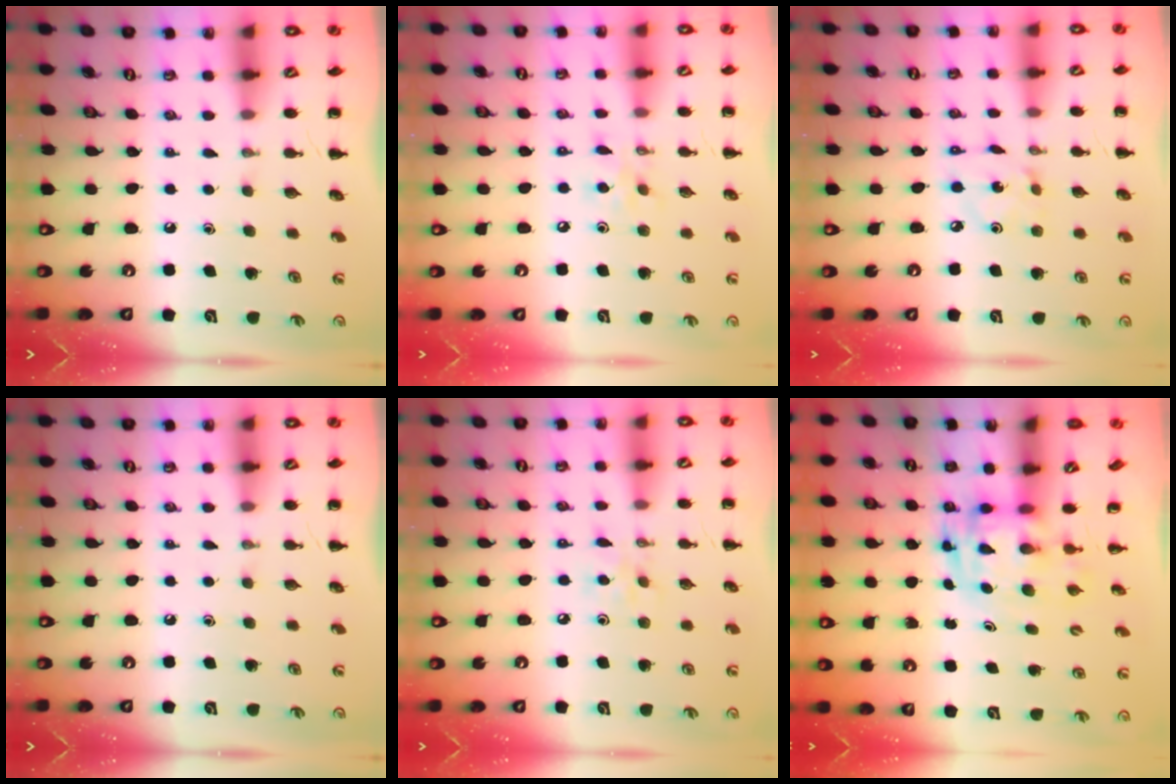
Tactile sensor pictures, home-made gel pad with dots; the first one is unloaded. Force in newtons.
{"total": 4.5, "press": 4.4, "slide": 0.8}
{"total": 2.2, "press": 2.2, "slide": 0.4}
{"total": 0.0}
{"total": 3.0, "press": 2.8, "slide": 1.0}
{"total": 3.0, "press": 2.9, "slide": 0.6}